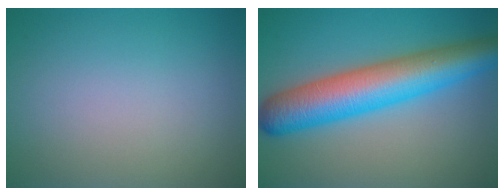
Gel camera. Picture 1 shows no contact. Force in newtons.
{"total": 9.4, "press": 9.4, "slide": 0.2}